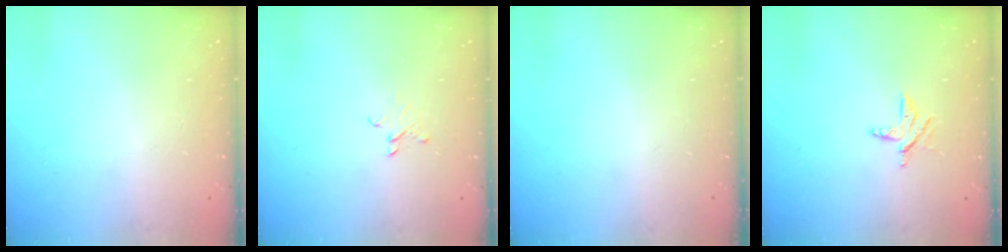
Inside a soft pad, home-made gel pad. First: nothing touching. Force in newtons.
{"total": 2.6, "press": 2.6, "slide": 0.2}
{"total": 0.0}
{"total": 6.0, "press": 6.0, "slide": 0.4}